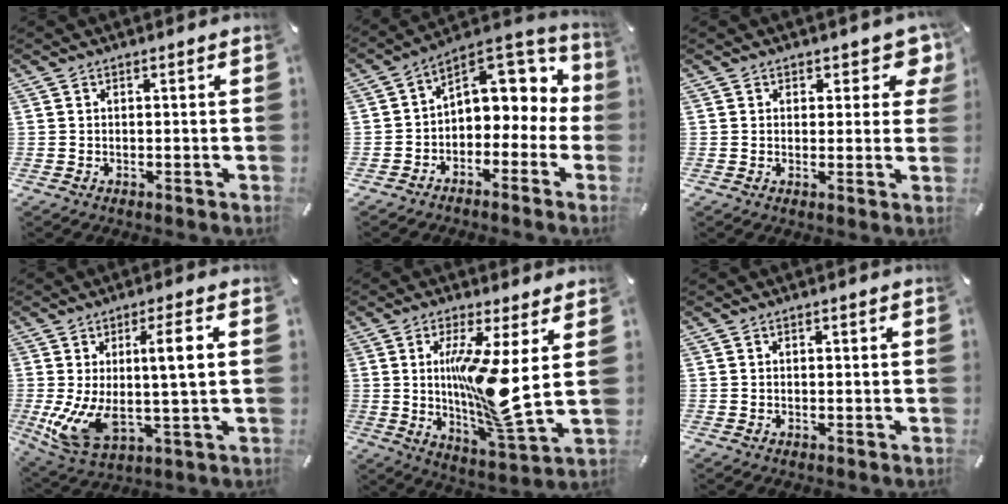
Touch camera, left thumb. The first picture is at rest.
{"total": 9.1, "force": [3.4, 6.7, 5.1], "torque": [-0.071, -0.029, 0.062]}
{"total": 5.5, "force": [3.4, 3.4, 2.6], "torque": [-0.005, -0.025, 0.052]}
{"total": 14.4, "force": [2.3, 4.0, 13.7], "torque": [-0.270, -0.014, 0.031]}
{"total": 16.0, "force": [2.1, 2.7, 15.6], "torque": [-0.286, -0.038, 0.021]}
{"total": 0.6, "force": [0.1, 0.4, 0.4], "torque": [-0.009, 0.002, 0.002]}